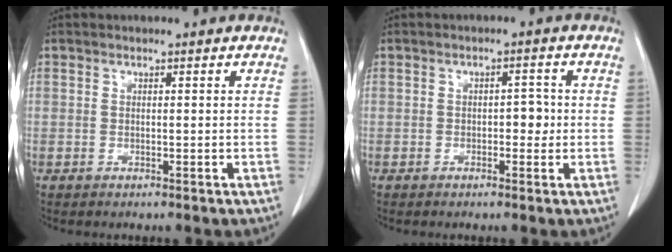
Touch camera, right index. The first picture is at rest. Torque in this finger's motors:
{"motor_torque": [0.00, 0.00, 0.07, 0.02]}